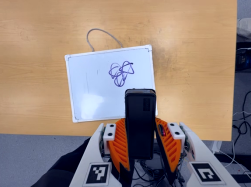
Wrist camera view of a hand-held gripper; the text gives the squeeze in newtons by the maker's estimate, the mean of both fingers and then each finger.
{"total": 3.6, "left": 2.2, "right": 5.1}